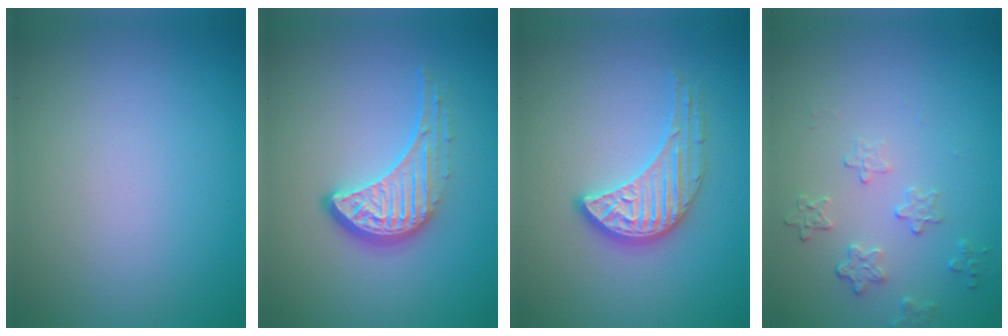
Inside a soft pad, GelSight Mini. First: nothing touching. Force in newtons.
{"total": 4.6, "press": 3.3, "slide": 3.2}
{"total": 3.4, "press": 3.2, "slide": 1.0}
{"total": 1.9, "press": 1.3, "slide": 1.4}